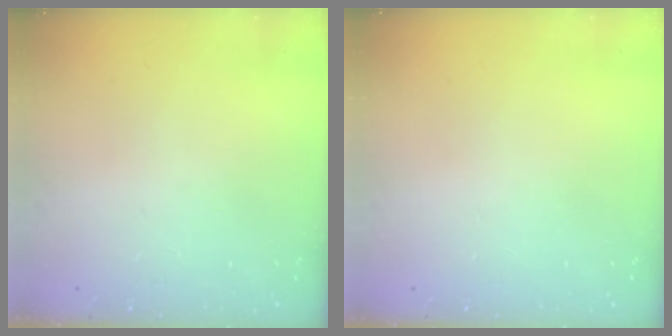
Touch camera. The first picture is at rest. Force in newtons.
{"total": 0.0}